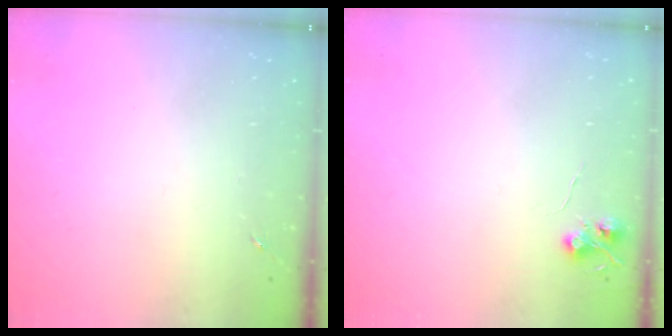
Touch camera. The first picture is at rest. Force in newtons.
{"total": 5.5, "press": 5.5, "slide": 0.5}